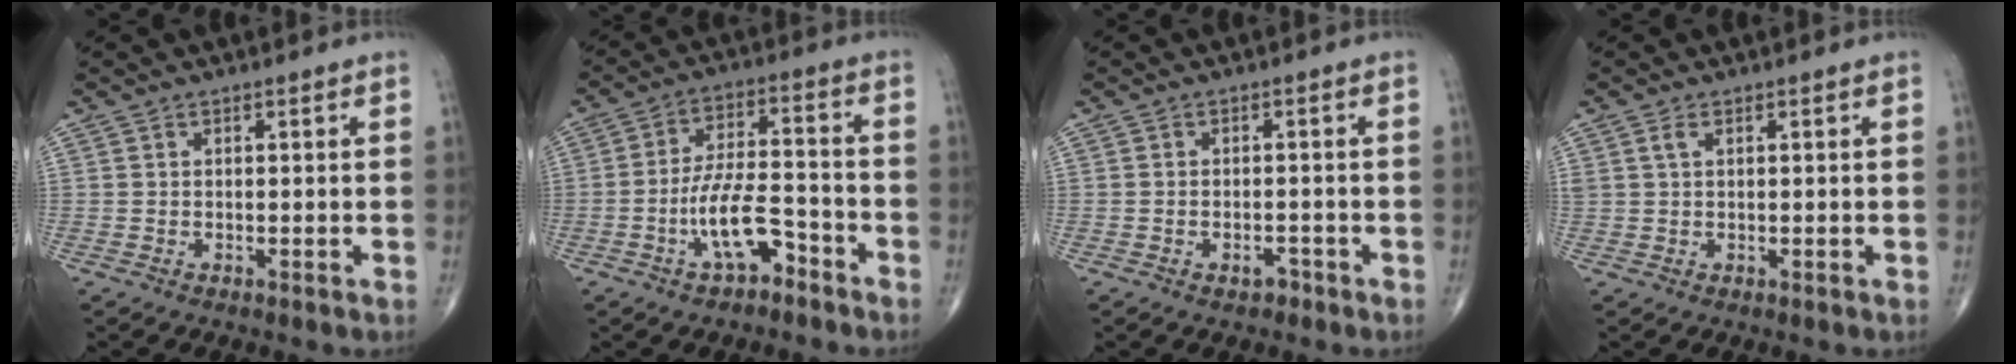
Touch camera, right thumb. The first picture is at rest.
{"total": 10.0, "force": [-5.1, 4.1, 7.7], "torque": [-0.139, 0.041, -0.090]}
{"total": 2.1, "force": [-1.3, 1.2, 1.1], "torque": [-0.016, 0.010, -0.019]}
{"total": 1.5, "force": [0.7, 0.8, 1.1], "torque": [-0.030, 0.007, 0.017]}